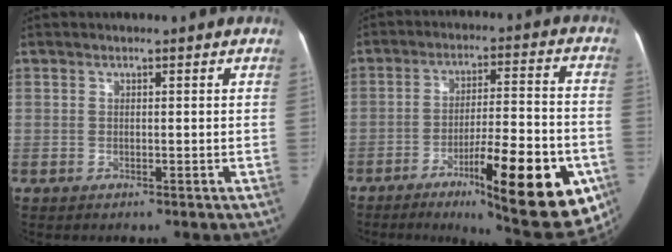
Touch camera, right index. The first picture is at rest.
{"total": 20.3, "force": [-9.2, 3.4, 17.8], "torque": [-0.202, -0.007, -0.127]}